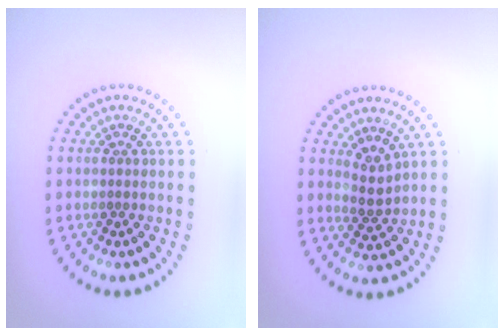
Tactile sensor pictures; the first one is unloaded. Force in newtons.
{"total": 1.7, "press": 1.5, "slide": 0.9}